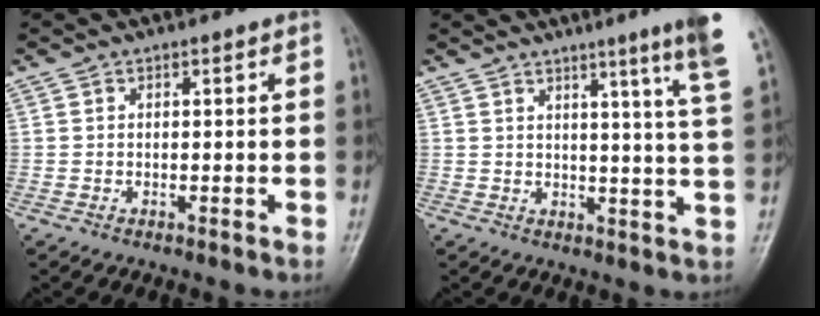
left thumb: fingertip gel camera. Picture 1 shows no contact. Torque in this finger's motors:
{"motor_torque": [3.04, 1.97, 1.28, -1.49, -0.01]}